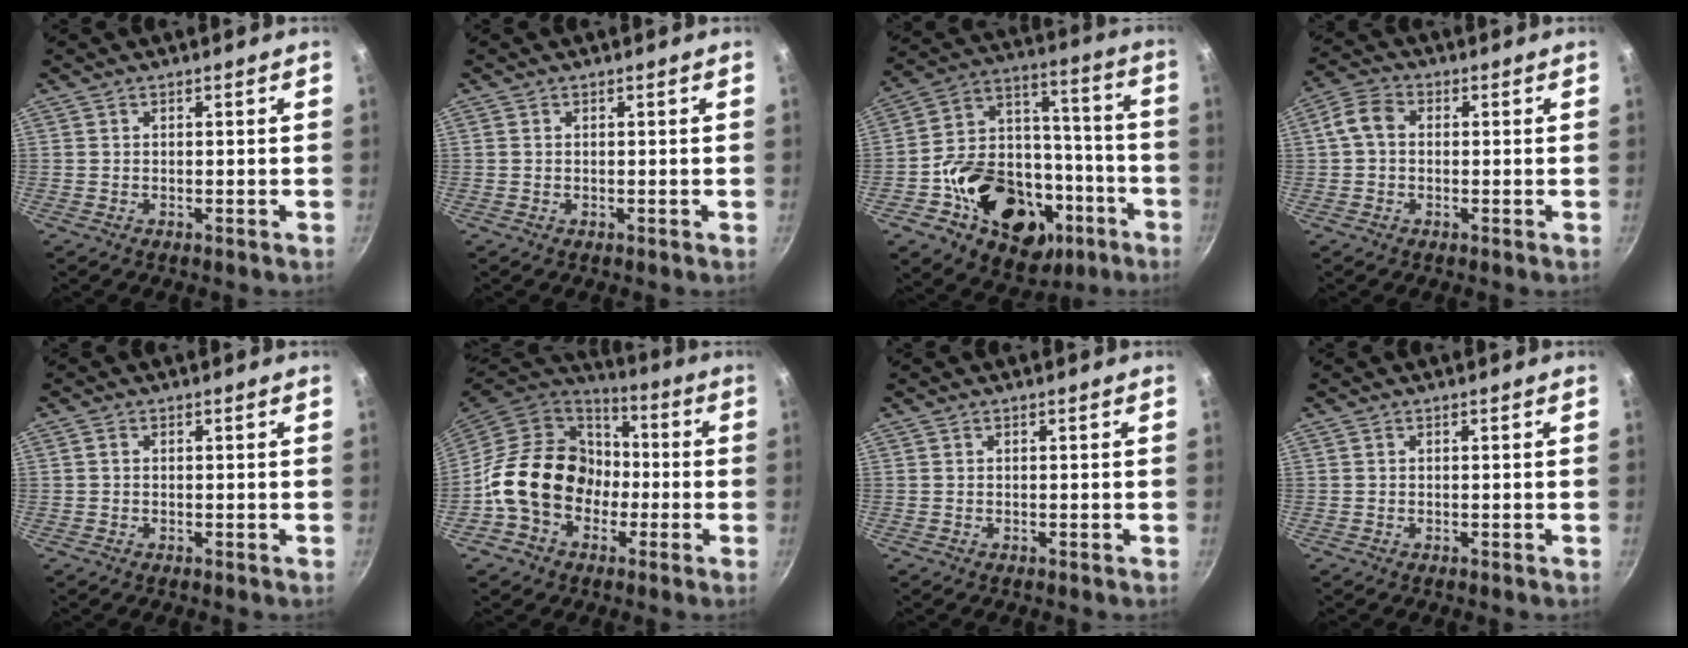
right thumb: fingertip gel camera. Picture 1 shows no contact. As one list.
[{"total": 0.0}, {"total": 28.0, "force": [-11.1, 19.8, 16.3], "torque": [-0.230, 0.076, -0.163]}, {"total": 5.3, "force": [0.3, 4.0, 3.4], "torque": [-0.065, 0.017, -0.008]}, {"total": 0.9, "force": [0.1, 0.7, 0.5], "torque": [-0.010, 0.005, 0.001]}, {"total": 19.0, "force": [-3.2, 15.4, 10.5], "torque": [-0.146, 0.054, -0.060]}, {"total": 0.0}, {"total": 0.0}]